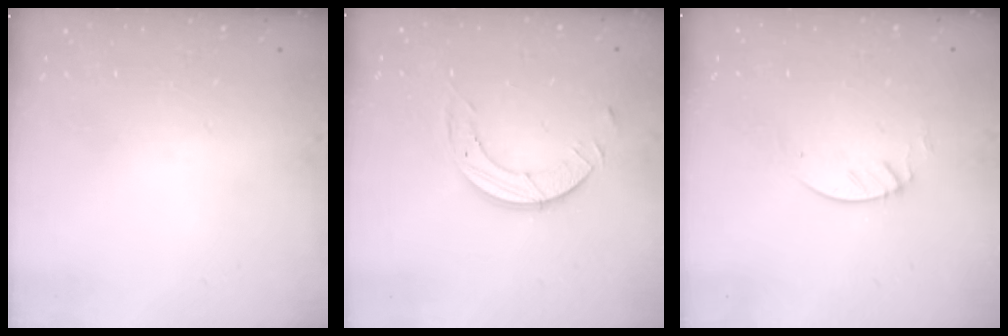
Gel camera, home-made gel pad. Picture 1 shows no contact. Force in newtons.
{"total": 7.1, "press": 7.1, "slide": 0.7}
{"total": 2.3, "press": 2.3, "slide": 0.2}